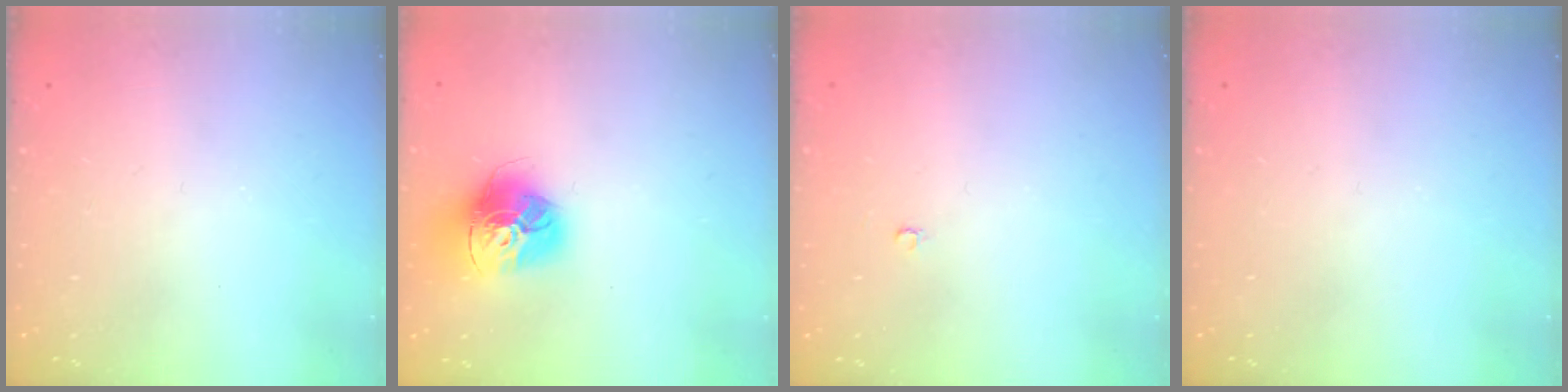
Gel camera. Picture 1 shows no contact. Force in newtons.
{"total": 15.9, "press": 15.8, "slide": 1.4}
{"total": 2.1, "press": 2.1, "slide": 0.2}
{"total": 0.0}